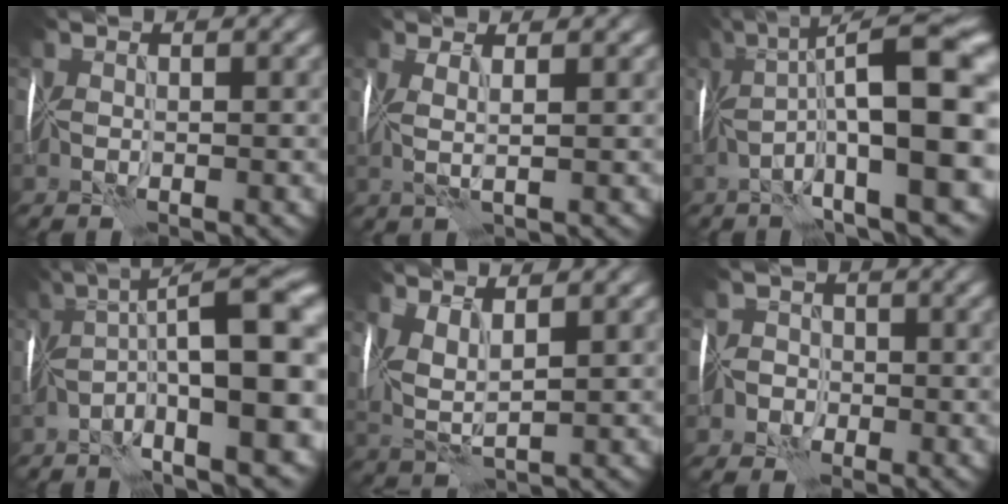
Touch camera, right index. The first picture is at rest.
{"total": 1.6, "force": [0.8, 0.3, 1.3], "torque": [-0.019, 0.005, 0.007]}
{"total": 16.3, "force": [-0.4, 5.1, 15.5], "torque": [-0.242, 0.033, -0.008]}
{"total": 13.8, "force": [-2.9, 3.7, 13.0], "torque": [-0.204, 0.030, -0.043]}
{"total": 3.6, "force": [1.7, 1.6, 2.8], "torque": [-0.076, 0.004, 0.032]}
{"total": 2.7, "force": [-1.2, 2.5, 0.2], "torque": [0.029, 0.009, -0.035]}